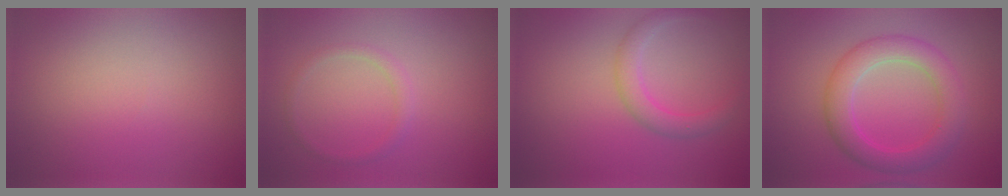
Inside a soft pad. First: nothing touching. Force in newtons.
{"total": 1.2, "press": 1.2, "slide": 0.0}
{"total": 2.3, "press": 2.3, "slide": 0.0}
{"total": 4.6, "press": 4.6, "slide": 0.2}